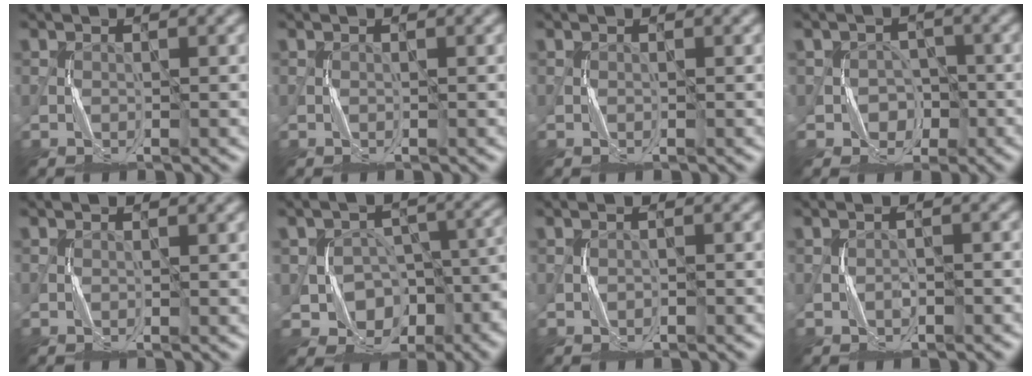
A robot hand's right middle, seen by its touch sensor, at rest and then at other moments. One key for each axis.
{"total": 0.0}
{"total": 0.0}
{"total": 3.6, "fx": -1.2, "fy": 3.3, "fz": 0.9, "tx": 0.011, "ty": 0.009, "tz": -0.032}
{"total": 0.0}
{"total": 9.6, "fx": -3.4, "fy": 7.4, "fz": 5.1, "tx": -0.052, "ty": -0.005, "tz": -0.055}
{"total": 0.8, "fx": -0.4, "fy": 0.5, "fz": 0.4, "tx": -0.007, "ty": 0.004, "tz": -0.005}
{"total": 1.1, "fx": -0.6, "fy": 0.7, "fz": 0.6, "tx": -0.010, "ty": 0.008, "tz": -0.010}